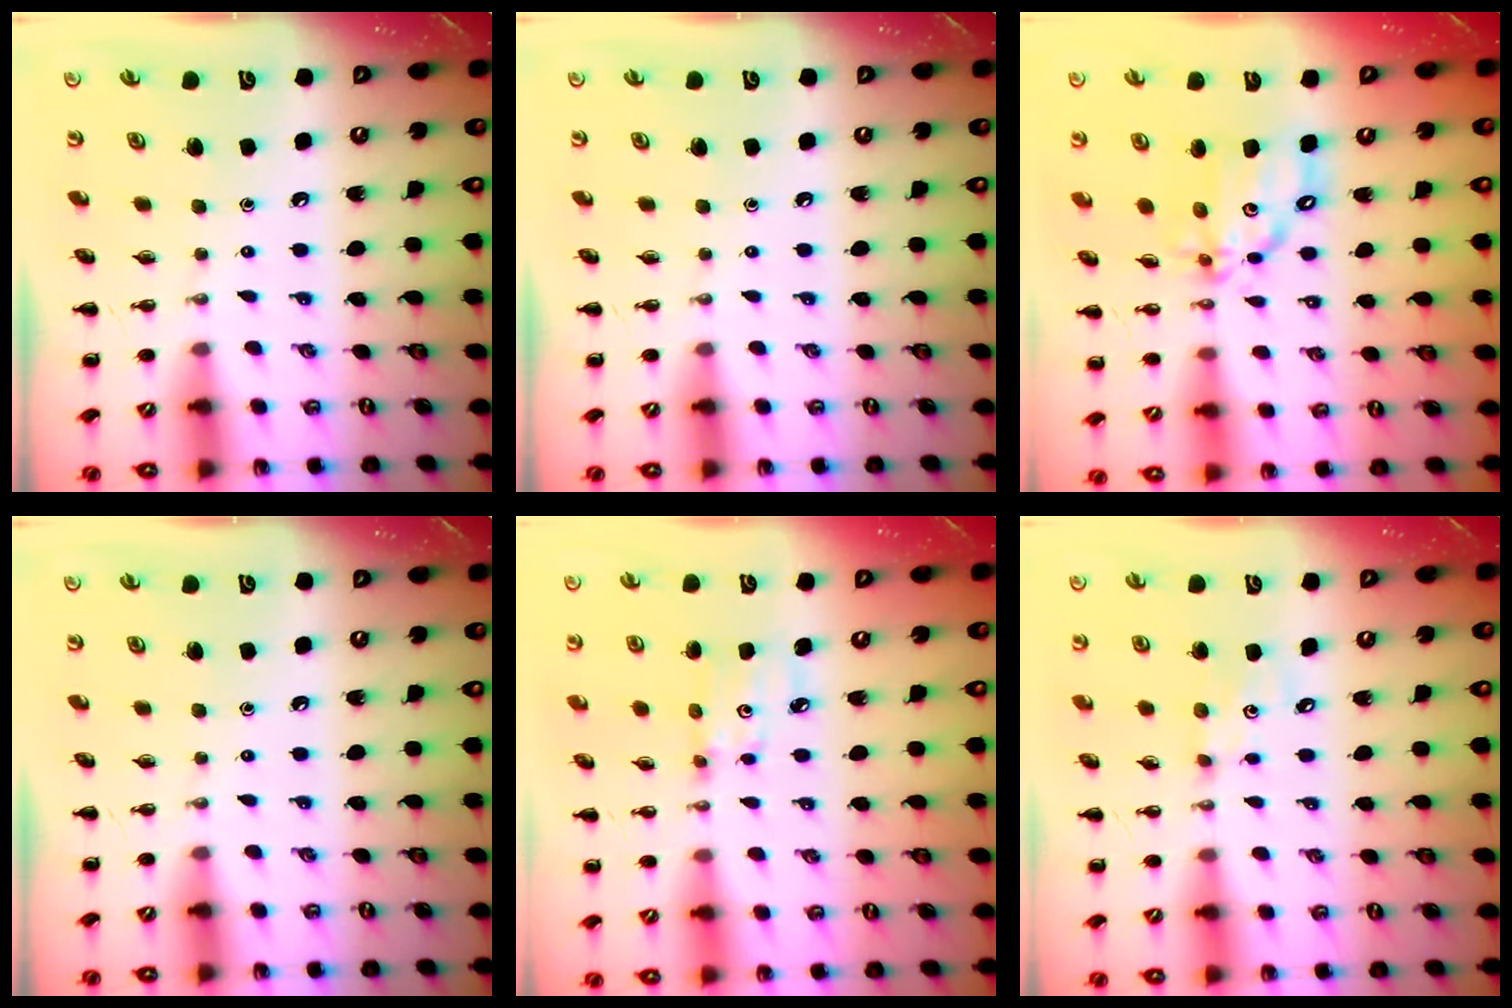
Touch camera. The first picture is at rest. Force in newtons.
{"total": 0.0}
{"total": 13.3, "press": 12.9, "slide": 3.4}
{"total": 0.0}
{"total": 3.5, "press": 3.4, "slide": 0.5}
{"total": 4.1, "press": 4.0, "slide": 0.6}